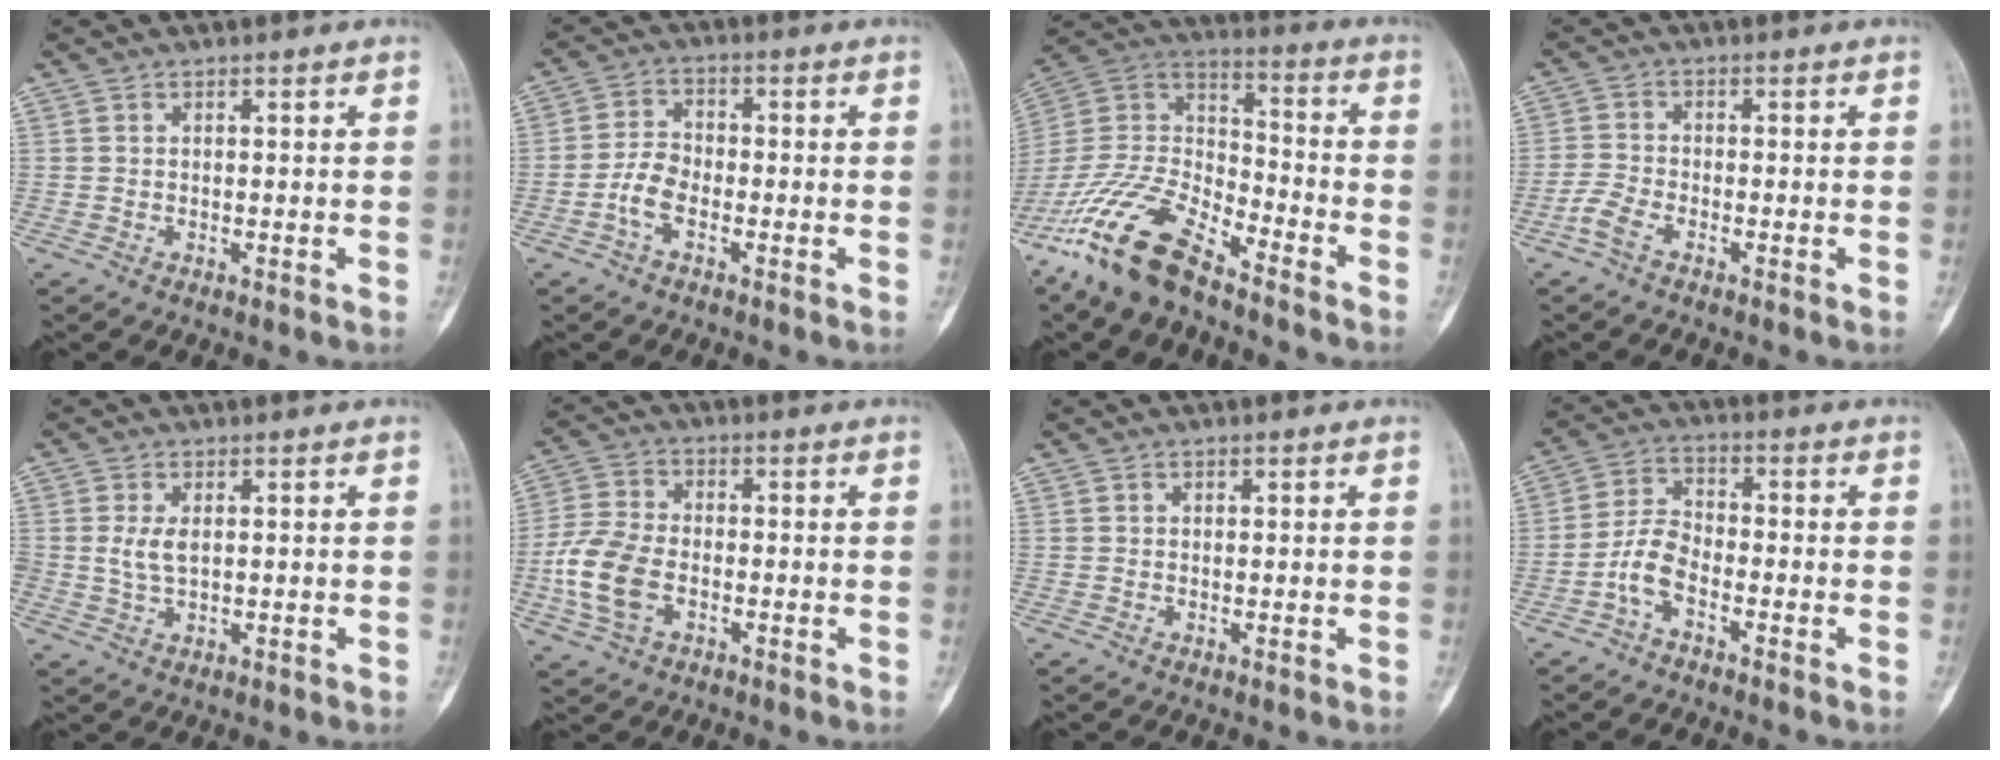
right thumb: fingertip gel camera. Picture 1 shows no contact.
{"total": 5.0, "force": [-2.2, 2.7, 3.5], "torque": [-0.067, 0.018, -0.050]}
{"total": 18.5, "force": [-13.3, 6.6, 11.0], "torque": [-0.219, 0.065, -0.256]}
{"total": 3.4, "force": [-2.3, 1.3, 2.1], "torque": [-0.054, 0.011, -0.052]}
{"total": 3.6, "force": [0.6, 2.0, 2.9], "torque": [-0.061, -0.005, 0.015]}
{"total": 10.3, "force": [-2.8, 6.3, 7.6], "torque": [-0.168, 0.013, -0.058]}
{"total": 0.5, "force": [0.2, 0.5, 0.1], "torque": [0.002, 0.001, 0.002]}
{"total": 6.0, "force": [-3.1, 2.9, 4.3], "torque": [-0.086, 0.028, -0.069]}